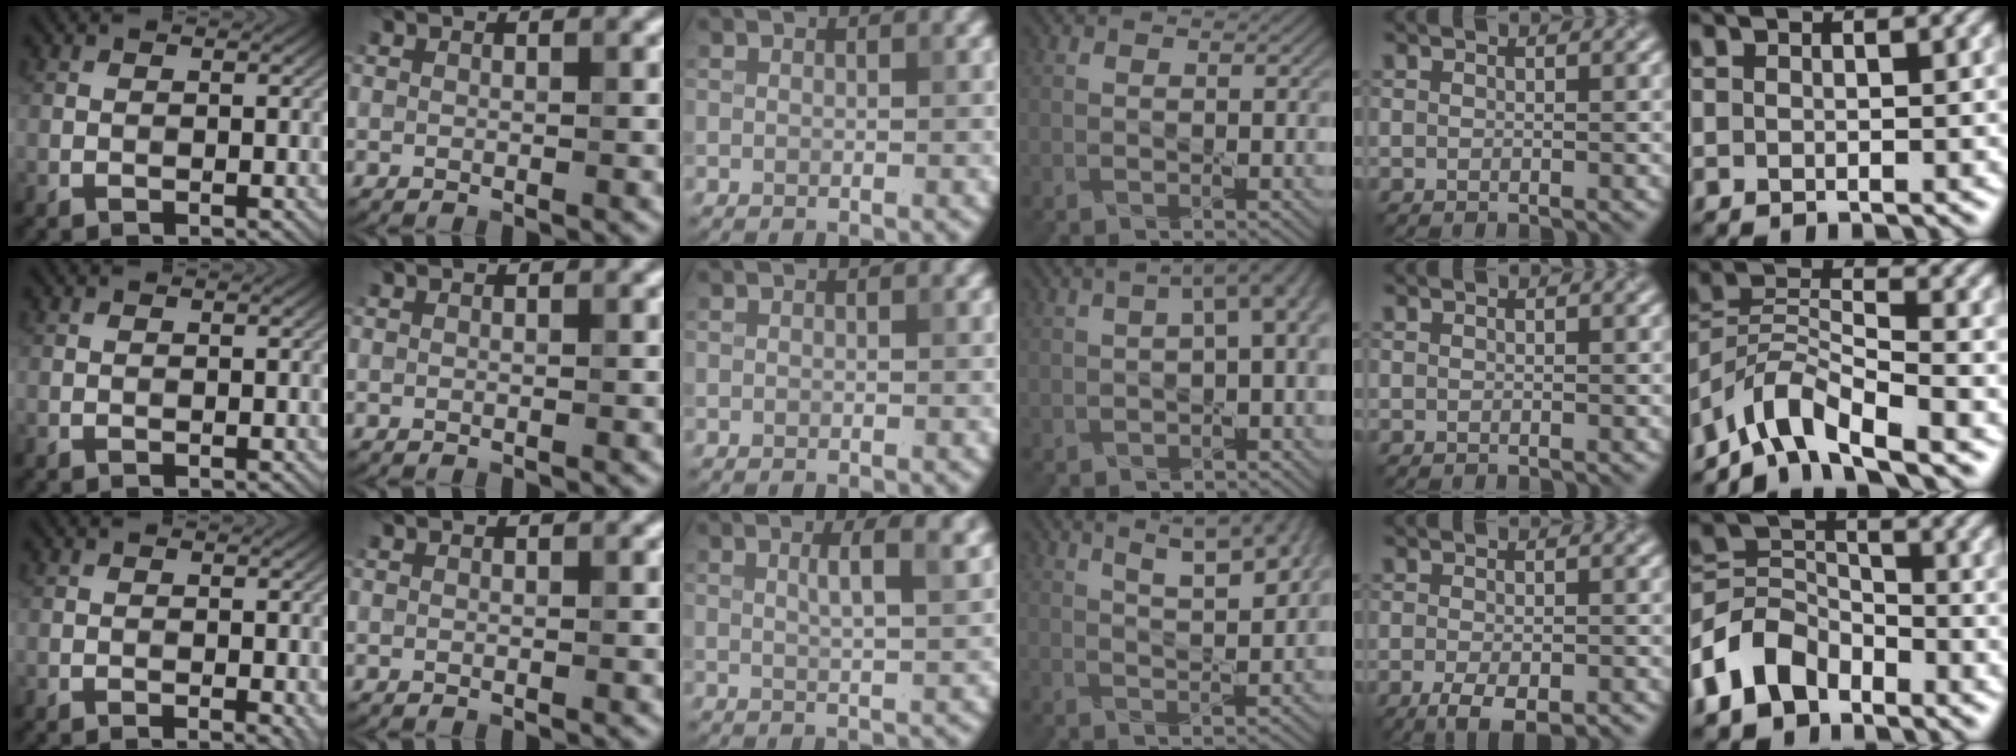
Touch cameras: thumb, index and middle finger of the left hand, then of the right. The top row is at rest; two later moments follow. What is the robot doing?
{"motion": "pour", "object": "sugar"}